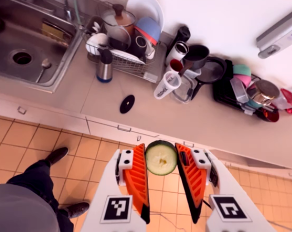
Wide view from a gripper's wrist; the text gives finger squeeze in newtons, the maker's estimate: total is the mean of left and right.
{"total": 7.4, "left": 7.4, "right": 7.4}